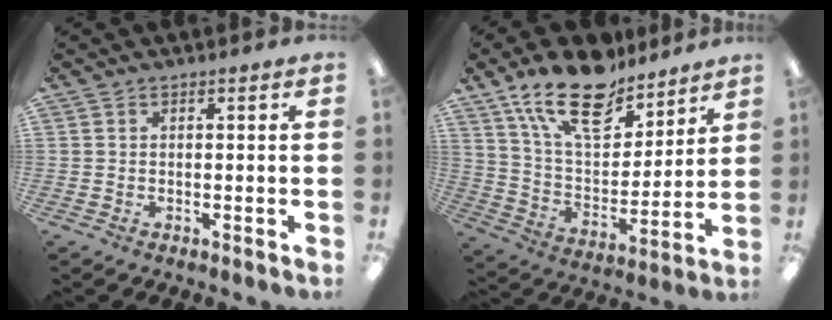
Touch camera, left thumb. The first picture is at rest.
{"total": 19.8, "force": [14.4, 9.0, 10.3], "torque": [-0.185, -0.078, 0.255]}